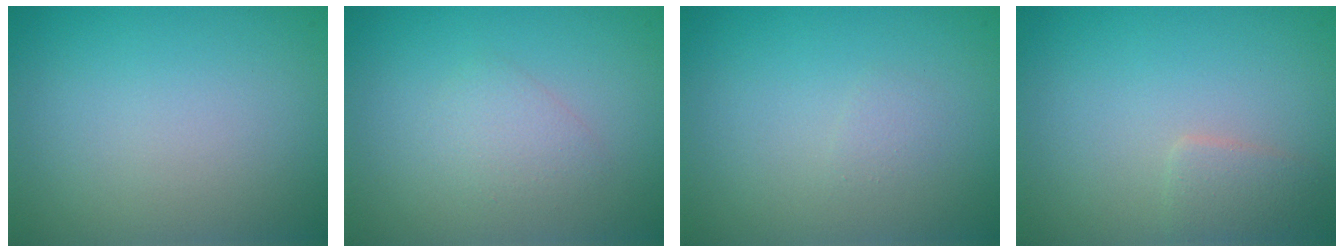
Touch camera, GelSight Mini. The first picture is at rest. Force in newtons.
{"total": 1.6, "press": 1.6, "slide": 0.0}
{"total": 0.6, "press": 0.6, "slide": 0.0}
{"total": 1.5, "press": 1.5, "slide": 0.1}